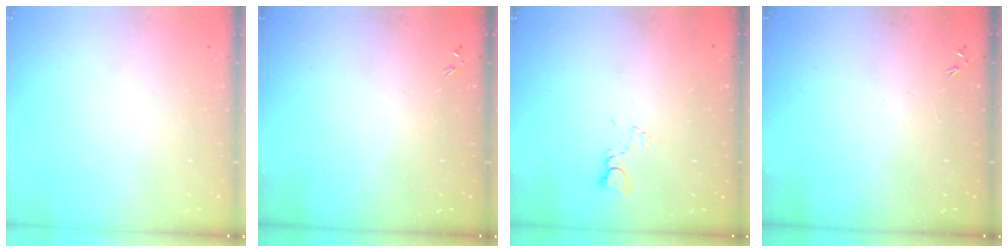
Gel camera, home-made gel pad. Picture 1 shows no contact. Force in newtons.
{"total": 0.0}
{"total": 2.7, "press": 2.7, "slide": 0.3}
{"total": 0.0}